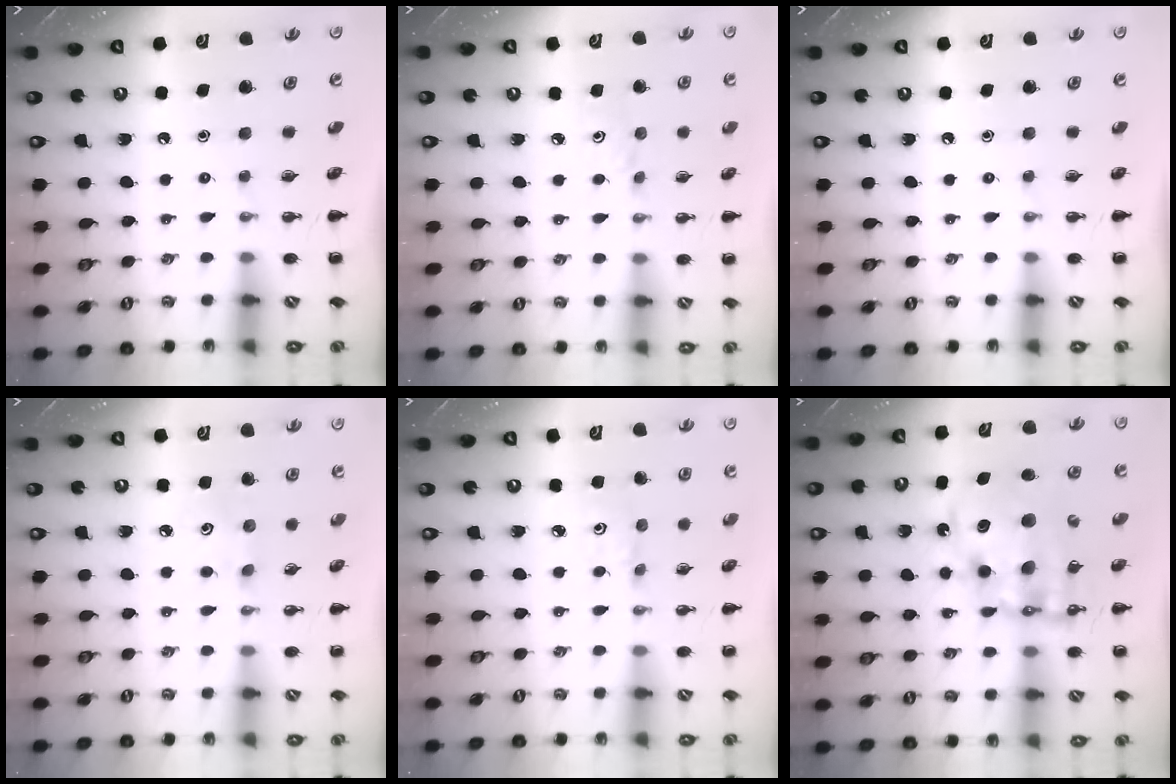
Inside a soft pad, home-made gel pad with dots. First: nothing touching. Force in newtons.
{"total": 3.4, "press": 3.1, "slide": 1.3}
{"total": 0.0}
{"total": 4.1, "press": 3.9, "slide": 1.1}
{"total": 3.8, "press": 3.7, "slide": 0.9}
{"total": 14.6, "press": 14.2, "slide": 3.6}